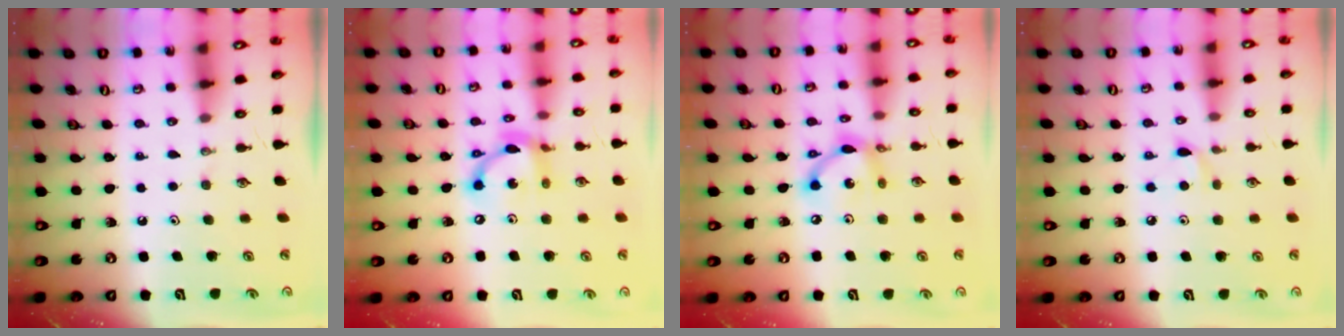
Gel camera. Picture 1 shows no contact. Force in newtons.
{"total": 12.2, "press": 12.2, "slide": 1.0}
{"total": 10.6, "press": 10.6, "slide": 0.5}
{"total": 5.7, "press": 5.7, "slide": 0.7}